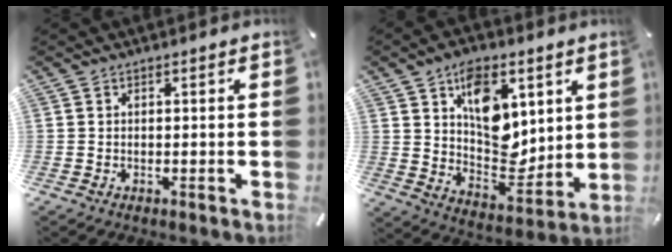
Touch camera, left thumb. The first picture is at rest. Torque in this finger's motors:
{"motor_torque": [2.47, 2.54, 1.32, -1.45, 0.60]}